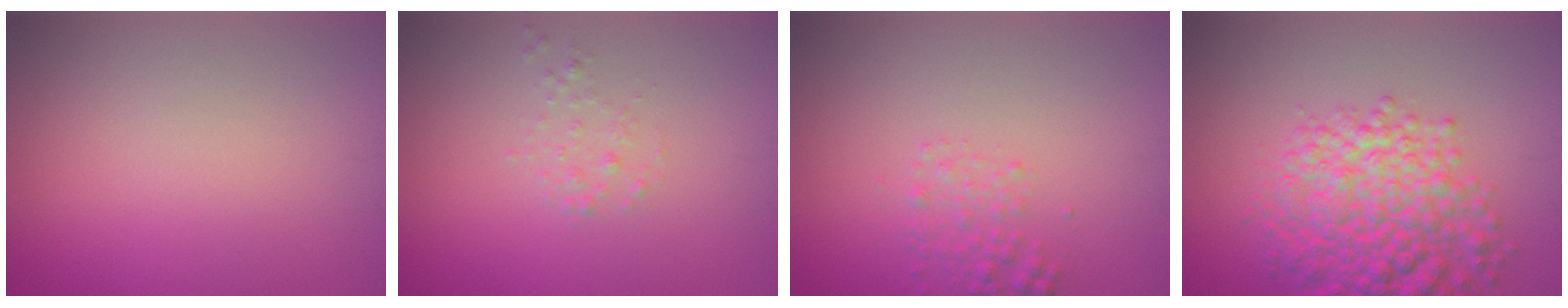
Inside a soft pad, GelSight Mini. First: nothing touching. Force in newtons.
{"total": 1.0, "press": 1.0, "slide": 0.0}
{"total": 1.7, "press": 1.7, "slide": 0.1}
{"total": 8.0, "press": 8.0, "slide": 0.3}